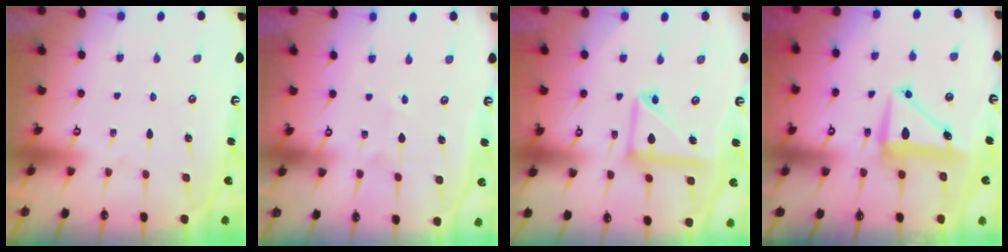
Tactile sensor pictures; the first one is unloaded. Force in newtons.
{"total": 2.8, "press": 2.6, "slide": 0.9}
{"total": 14.0, "press": 13.9, "slide": 1.4}
{"total": 7.3, "press": 7.1, "slide": 1.7}